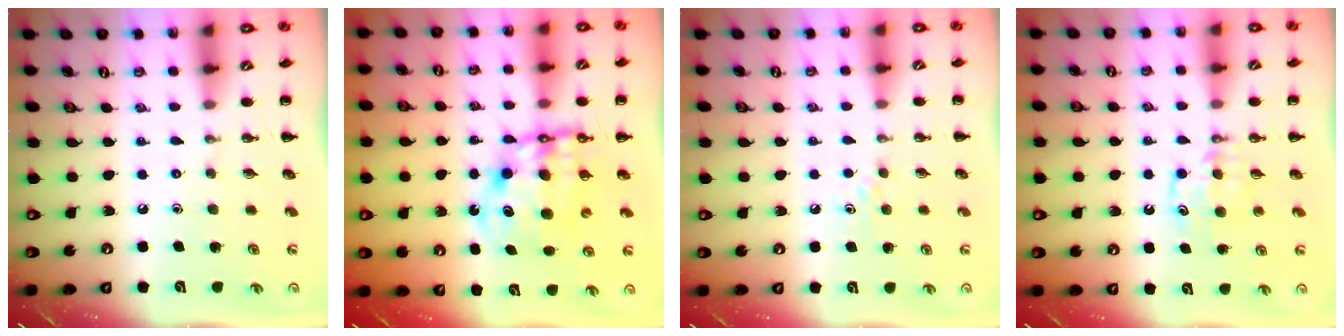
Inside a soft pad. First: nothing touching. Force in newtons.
{"total": 10.6, "press": 10.2, "slide": 2.9}
{"total": 3.4, "press": 3.2, "slide": 1.3}
{"total": 5.2, "press": 4.9, "slide": 1.5}